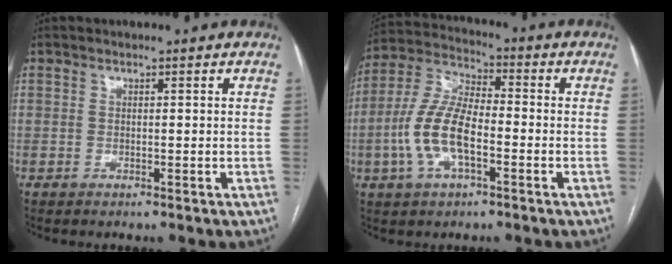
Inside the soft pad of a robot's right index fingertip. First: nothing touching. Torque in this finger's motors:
{"motor_torque": [0.99, -0.02, 0.35, 0.09]}